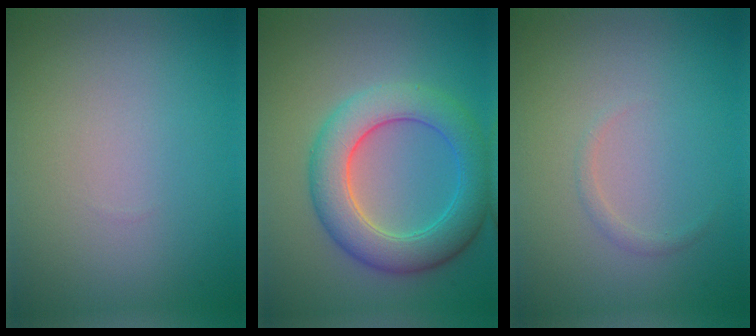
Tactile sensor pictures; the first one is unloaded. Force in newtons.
{"total": 6.4, "press": 6.4, "slide": 0.2}
{"total": 0.7, "press": 0.7, "slide": 0.1}